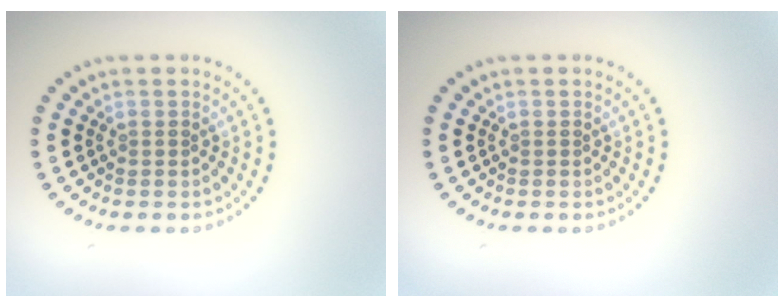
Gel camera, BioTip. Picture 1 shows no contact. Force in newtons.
{"total": 0.0}